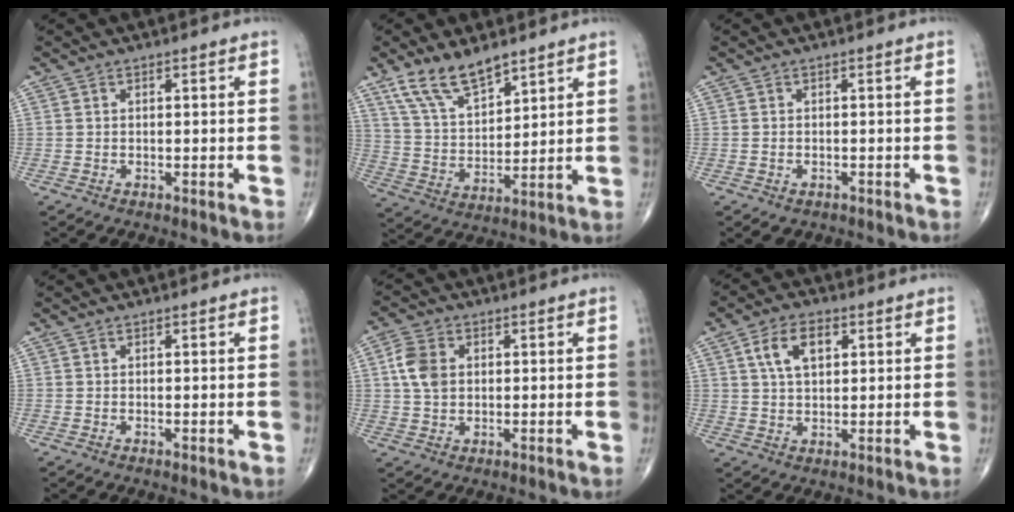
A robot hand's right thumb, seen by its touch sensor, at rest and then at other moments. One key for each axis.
{"total": 11.5, "fx": 8.2, "fy": 4.7, "fz": 6.4, "tx": -0.104, "ty": -0.041, "tz": 0.168}
{"total": 1.6, "fx": -0.8, "fy": 1.2, "fz": 0.8, "tx": -0.007, "ty": 0.006, "tz": -0.003}
{"total": 0.0}
{"total": 6.2, "fx": 1.2, "fy": 4.5, "fz": 4.0, "tx": -0.071, "ty": 0.002, "tz": 0.018}
{"total": 7.5, "fx": 2.7, "fy": 4.2, "fz": 5.5, "tx": -0.087, "ty": -0.001, "tz": 0.049}